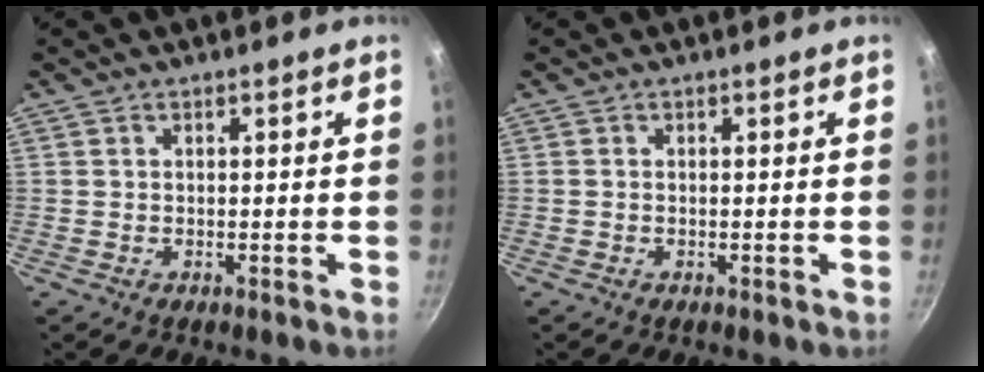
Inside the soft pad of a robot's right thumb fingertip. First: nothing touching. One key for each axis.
{"total": 0.0}